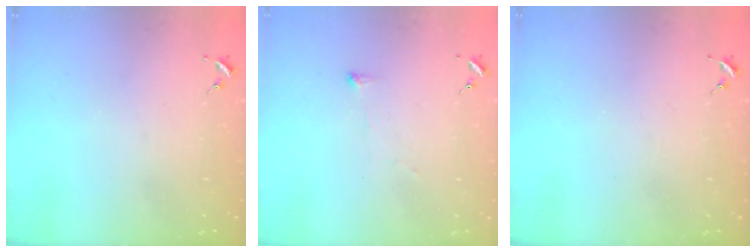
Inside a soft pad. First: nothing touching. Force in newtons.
{"total": 2.8, "press": 2.7, "slide": 0.5}
{"total": 0.0}